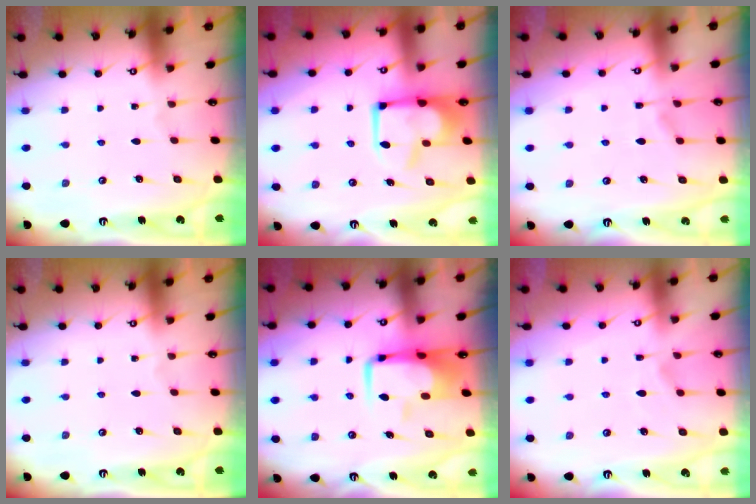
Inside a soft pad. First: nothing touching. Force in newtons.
{"total": 2.1, "press": 2.0, "slide": 0.8}
{"total": 1.4, "press": 0.5, "slide": 1.3}
{"total": 0.0}
{"total": 7.7, "press": 7.5, "slide": 1.7}
{"total": 2.4, "press": 2.1, "slide": 1.2}